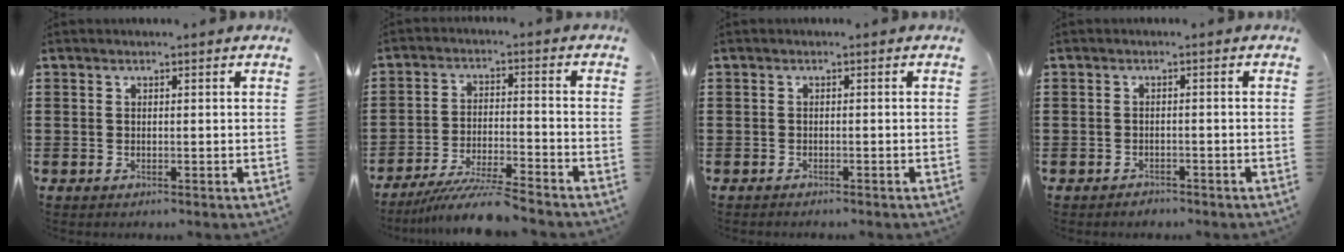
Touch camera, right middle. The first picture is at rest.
{"total": 7.3, "force": [-6.7, -0.1, 3.0], "torque": [-0.059, -0.010, -0.128]}
{"total": 0.6, "force": [-0.6, 0.0, 0.0], "torque": [-0.002, 0.000, -0.012]}
{"total": 1.1, "force": [-1.1, 0.3, 0.0], "torque": [-0.003, 0.002, -0.024]}